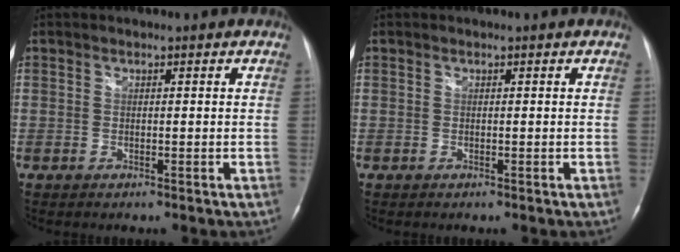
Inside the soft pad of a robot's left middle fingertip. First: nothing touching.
{"total": 0.0}